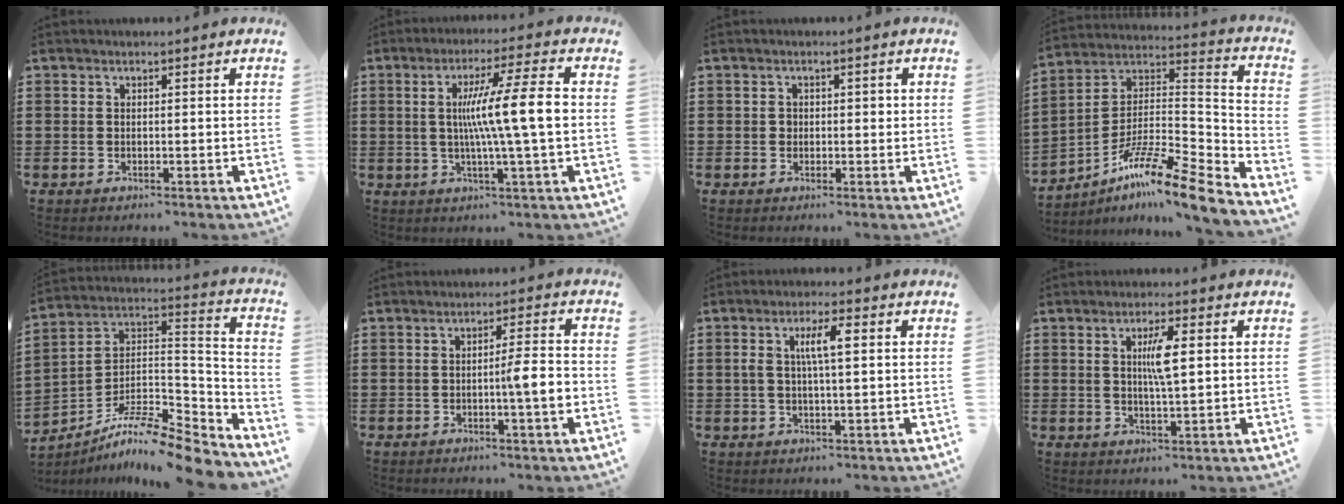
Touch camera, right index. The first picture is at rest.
{"total": 10.3, "force": [0.4, 0.1, 10.3], "torque": [-0.183, 0.003, -0.001]}
{"total": 1.3, "force": [0.2, 1.1, 0.8], "torque": [-0.016, 0.007, 0.002]}
{"total": 11.7, "force": [-9.2, 0.7, 7.1], "torque": [-0.121, 0.011, -0.180]}
{"total": 10.2, "force": [-8.8, 1.3, 4.9], "torque": [-0.083, 0.011, -0.176]}
{"total": 5.0, "force": [-0.9, 0.3, 5.0], "torque": [-0.076, -0.005, -0.022]}
{"total": 5.1, "force": [1.0, 1.3, 4.8], "torque": [-0.095, 0.010, 0.012]}
{"total": 4.6, "force": [1.0, 0.7, 4.4], "torque": [-0.088, 0.006, 0.013]}